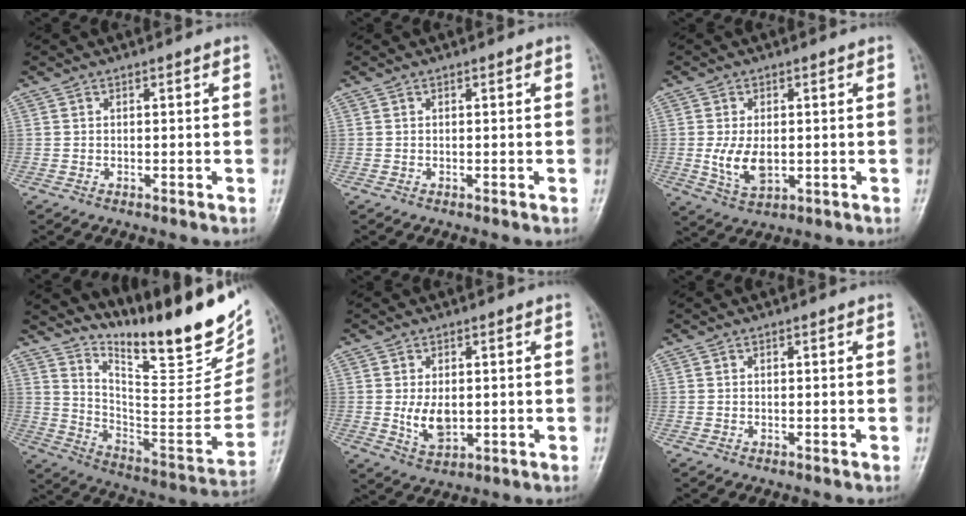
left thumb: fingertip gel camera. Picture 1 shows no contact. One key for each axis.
{"total": 0.0}
{"total": 6.7, "fx": -0.4, "fy": 4.0, "fz": 5.4, "tx": -0.098, "ty": -0.013, "tz": 0.003}
{"total": 26.0, "fx": 19.4, "fy": 6.8, "fz": 15.9, "tx": -0.201, "ty": -0.124, "tz": 0.298}
{"total": 5.6, "fx": 0.1, "fy": 3.5, "fz": 4.3, "tx": -0.067, "ty": -0.012, "tz": 0.014}
{"total": 0.0}